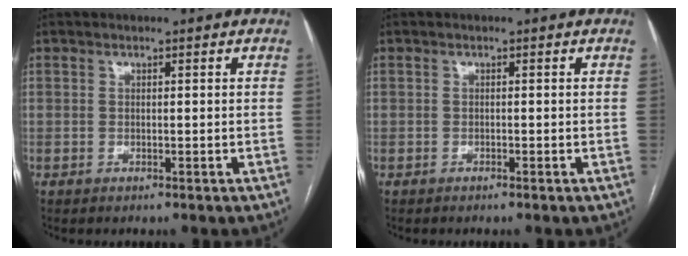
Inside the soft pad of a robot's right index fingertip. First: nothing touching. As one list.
[{"total": 0.0}]